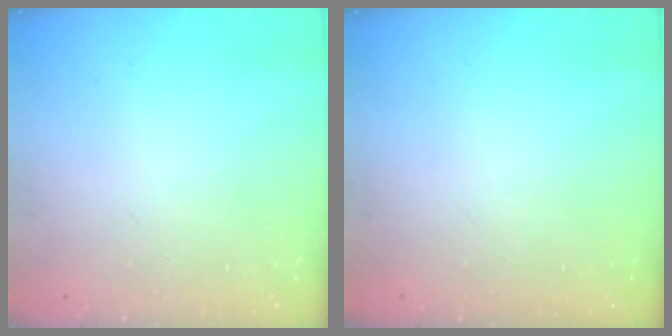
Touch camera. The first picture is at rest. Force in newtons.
{"total": 0.0}